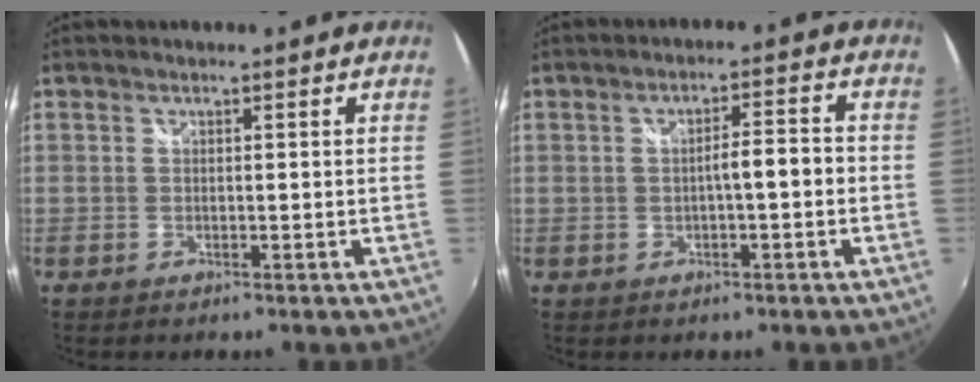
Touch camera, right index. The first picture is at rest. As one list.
[{"total": 4.1, "force": [-0.9, 0.7, 3.9], "torque": [-0.063, 0.010, -0.010]}]